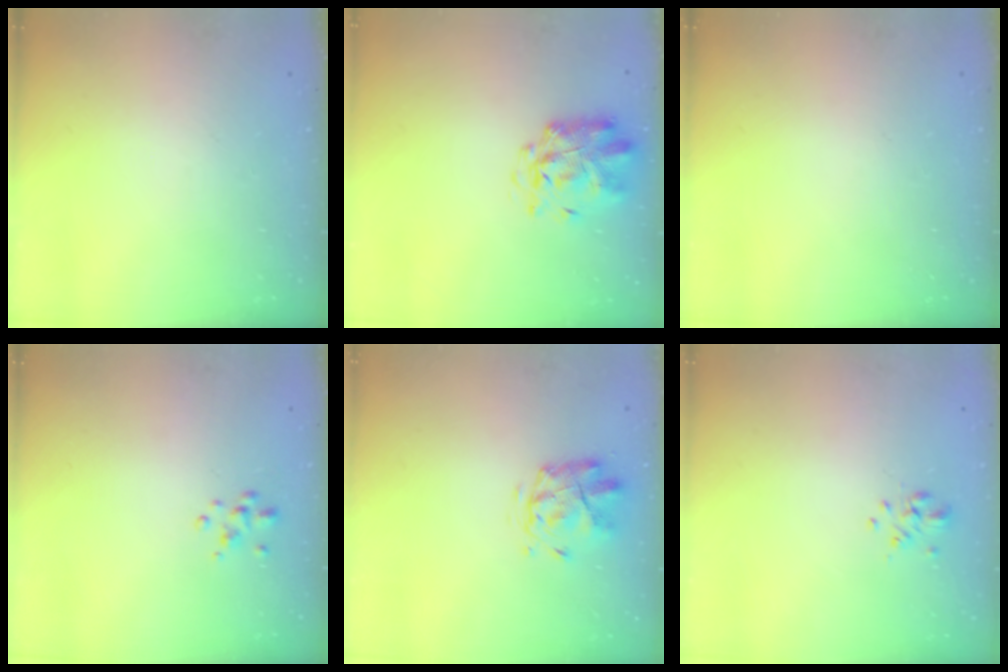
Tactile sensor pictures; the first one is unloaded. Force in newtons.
{"total": 2.6, "press": 2.5, "slide": 0.7}
{"total": 0.0}
{"total": 2.2, "press": 2.1, "slide": 0.4}
{"total": 2.7, "press": 2.4, "slide": 1.2}
{"total": 1.9, "press": 1.7, "slide": 0.8}